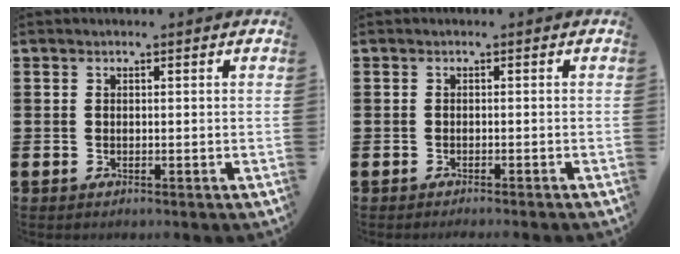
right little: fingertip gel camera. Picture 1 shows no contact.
{"total": 0.6, "force": [-0.5, -0.2, 0.1], "torque": [-0.001, -0.001, -0.011]}